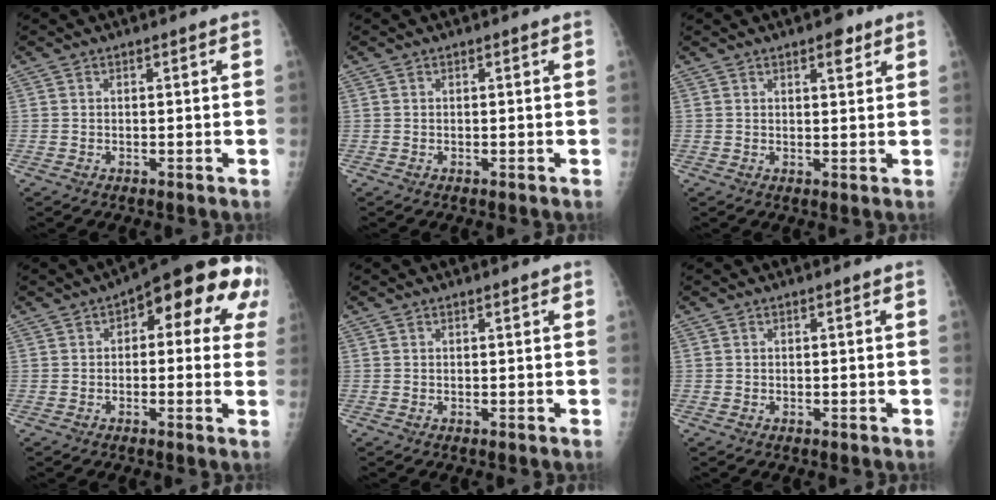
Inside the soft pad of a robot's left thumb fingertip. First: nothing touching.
{"total": 0.0}
{"total": 3.4, "force": [2.1, 1.5, 2.3], "torque": [-0.019, -0.009, 0.027]}
{"total": 16.6, "force": [5.3, 7.6, 13.8], "torque": [-0.120, 0.019, 0.048]}
{"total": 0.5, "force": [0.4, 0.2, 0.4], "torque": [-0.005, -0.001, 0.004]}
{"total": 0.0}